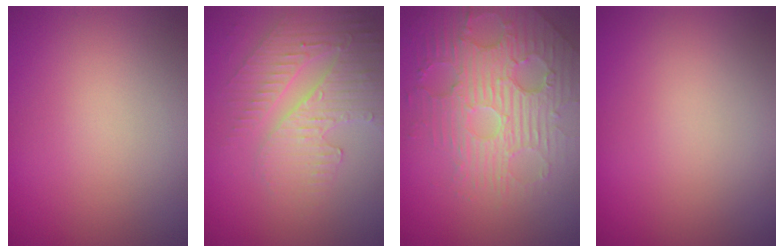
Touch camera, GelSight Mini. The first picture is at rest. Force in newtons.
{"total": 3.8, "press": 3.6, "slide": 1.2}
{"total": 4.8, "press": 4.3, "slide": 2.2}
{"total": 0.0}